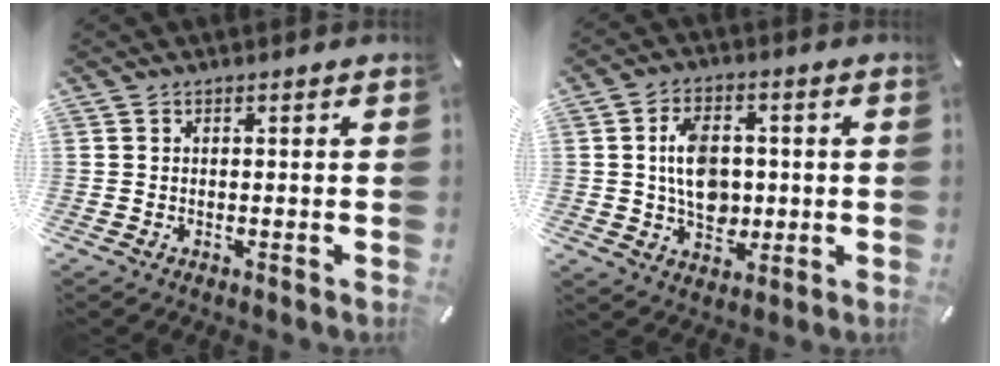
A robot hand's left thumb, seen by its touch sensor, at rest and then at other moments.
{"total": 10.1, "force": [0.4, 7.5, 6.8], "torque": [-0.112, 0.007, 0.006]}